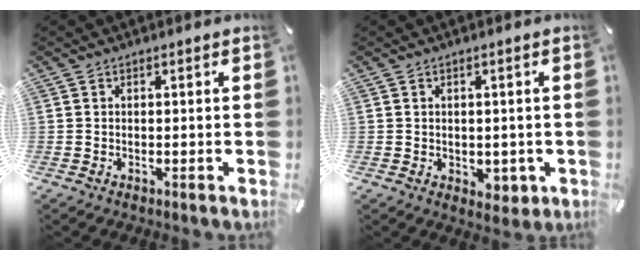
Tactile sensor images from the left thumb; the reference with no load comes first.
{"total": 3.0, "force": [-0.6, 2.4, 1.7], "torque": [-0.011, -0.001, -0.012]}